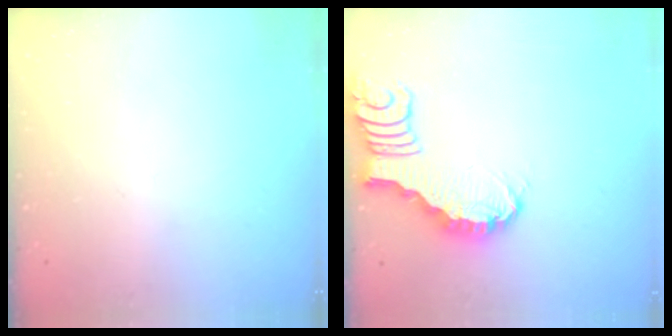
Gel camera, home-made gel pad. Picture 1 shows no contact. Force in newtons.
{"total": 2.5, "press": 2.5, "slide": 0.2}